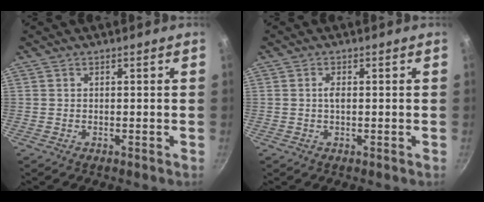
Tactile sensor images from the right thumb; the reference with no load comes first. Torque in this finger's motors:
{"motor_torque": [0.12, 0.33, 0.35, 0.13, 0.00]}